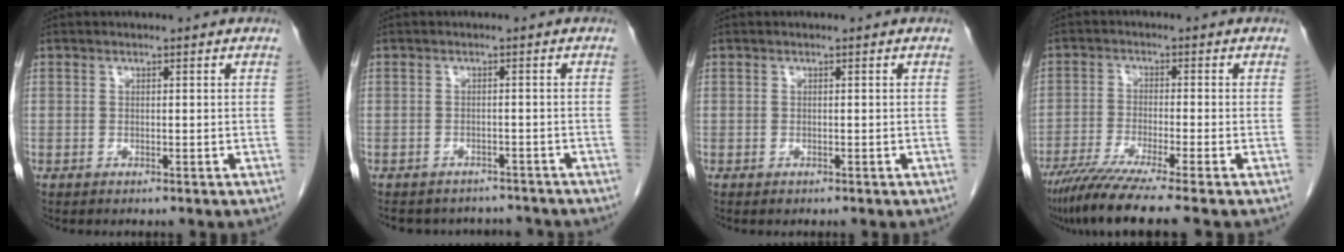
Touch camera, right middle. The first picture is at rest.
{"total": 8.4, "force": [-7.7, 3.1, 1.0], "torque": [-0.019, 0.012, -0.089]}
{"total": 0.0}
{"total": 9.5, "force": [-7.5, -1.3, 5.8], "torque": [-0.088, -0.033, -0.123]}